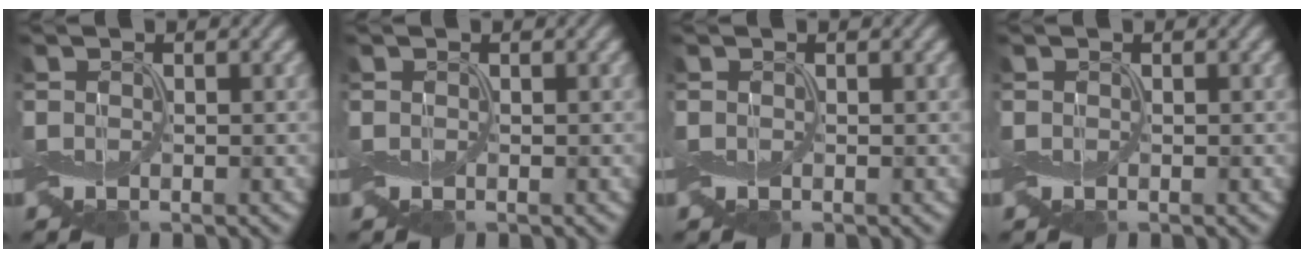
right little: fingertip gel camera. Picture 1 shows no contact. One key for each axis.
{"total": 0.0}
{"total": 0.0}
{"total": 0.0}